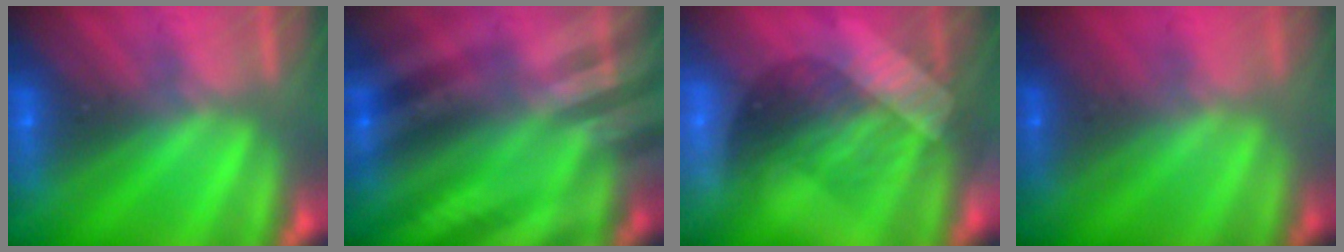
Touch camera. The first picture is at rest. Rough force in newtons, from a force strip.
{"total": 2.8}
{"total": 3.5}
{"total": 1.7}